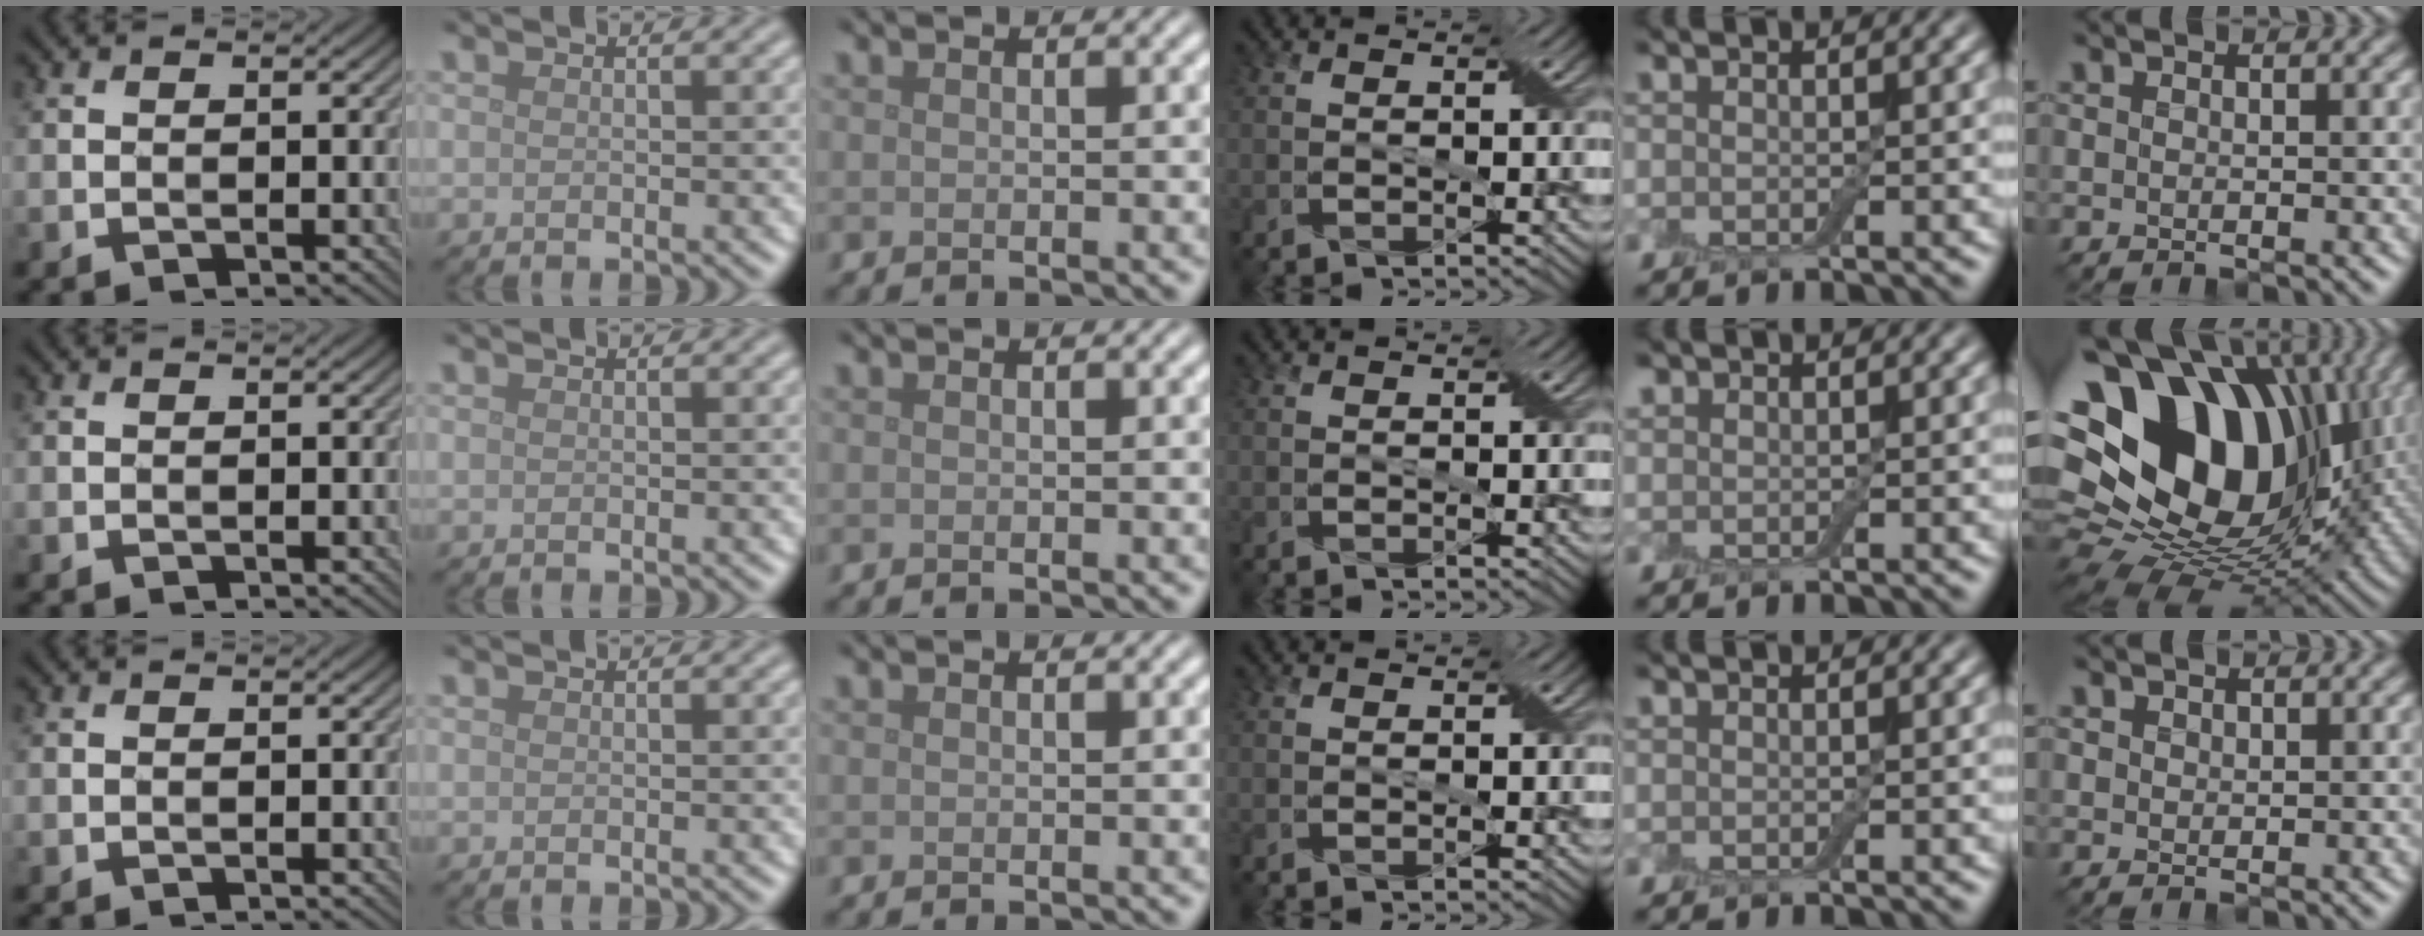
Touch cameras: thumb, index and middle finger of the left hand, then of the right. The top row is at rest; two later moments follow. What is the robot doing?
{"motion": "extract", "object": "drawer"}